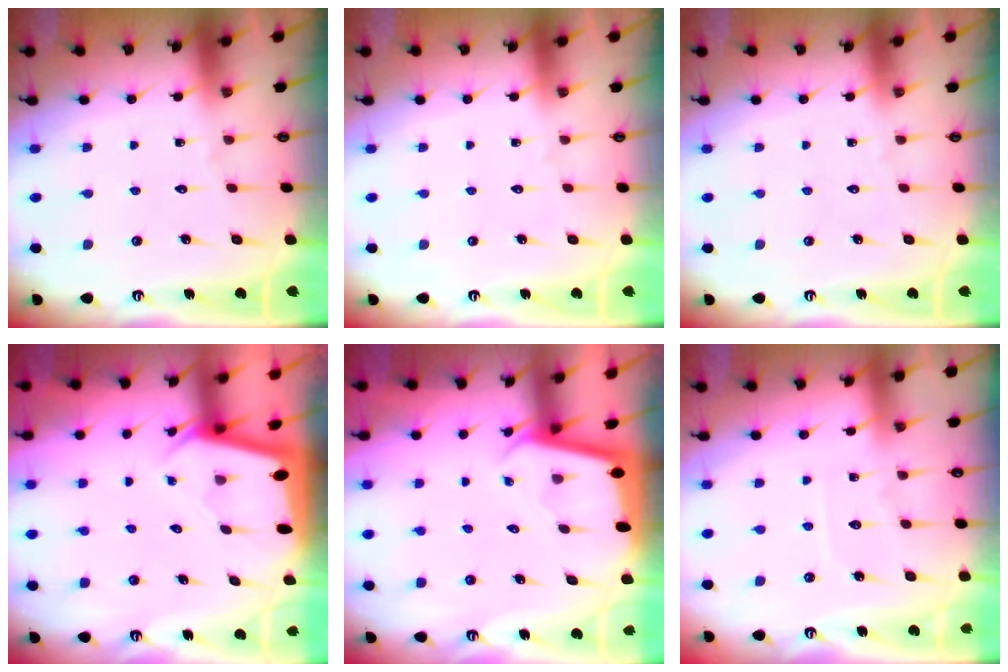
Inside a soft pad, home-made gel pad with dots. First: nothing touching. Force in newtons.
{"total": 0.0}
{"total": 0.0}
{"total": 2.2, "press": 2.2, "slide": 0.1}
{"total": 1.9, "press": 1.9, "slide": 0.1}
{"total": 4.5, "press": 4.5, "slide": 0.5}